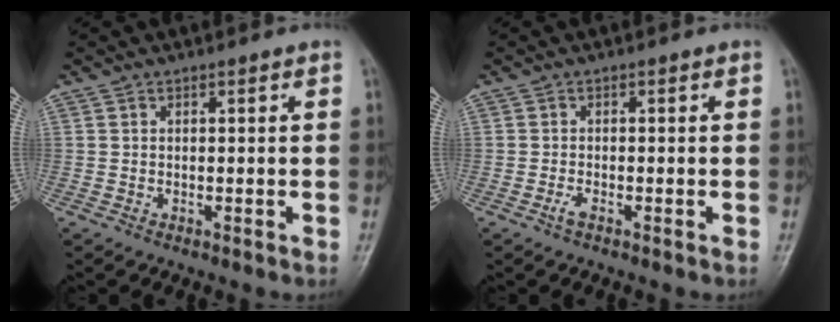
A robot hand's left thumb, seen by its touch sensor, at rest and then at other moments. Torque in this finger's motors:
{"motor_torque": [0.00, 0.01, 0.01, 0.01, 0.00]}